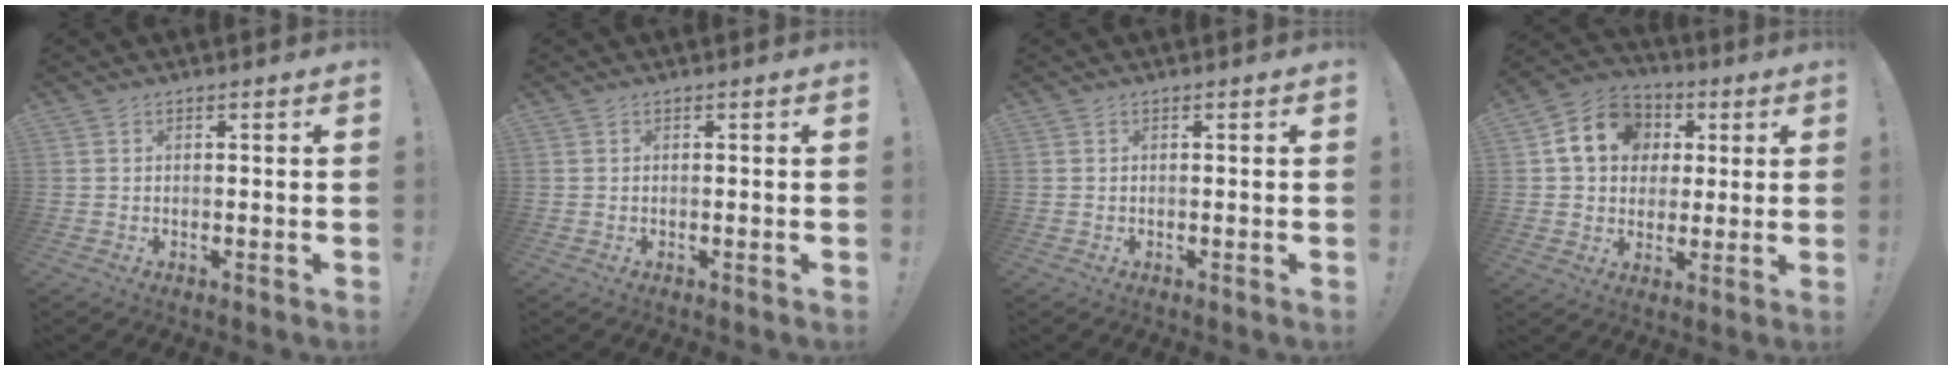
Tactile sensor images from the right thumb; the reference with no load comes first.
{"total": 0.0}
{"total": 0.0}
{"total": 13.9, "force": [3.9, 11.6, 6.6], "torque": [-0.098, 0.002, 0.082]}